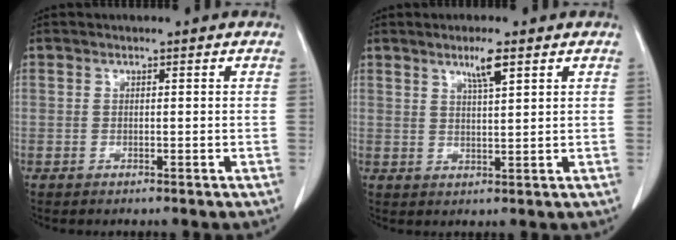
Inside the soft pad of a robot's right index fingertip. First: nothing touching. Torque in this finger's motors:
{"motor_torque": [0.07, 0.09, 0.06, 0.05]}